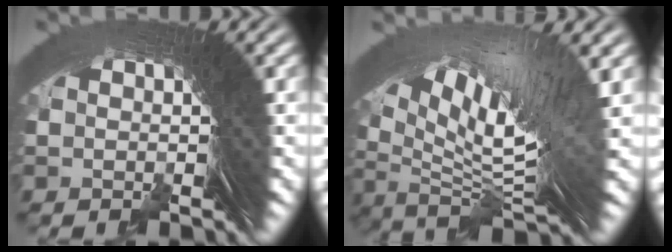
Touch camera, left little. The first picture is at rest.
{"total": 10.6, "force": [2.9, 4.1, 9.3], "torque": [-0.142, 0.006, 0.055]}